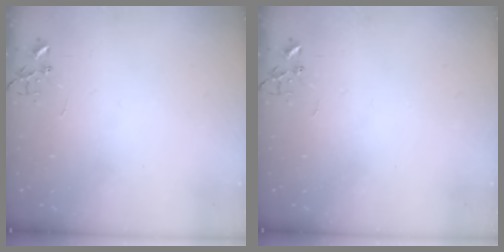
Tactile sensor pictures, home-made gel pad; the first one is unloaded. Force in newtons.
{"total": 0.0}